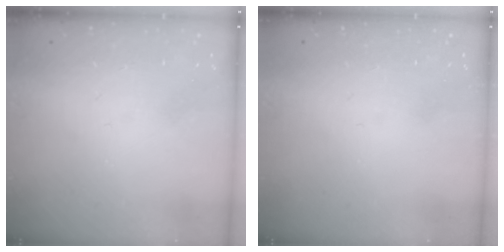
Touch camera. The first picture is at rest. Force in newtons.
{"total": 0.0}